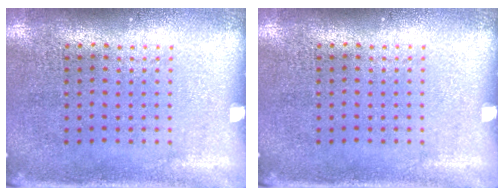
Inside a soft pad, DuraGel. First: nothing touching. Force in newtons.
{"total": 0.0}